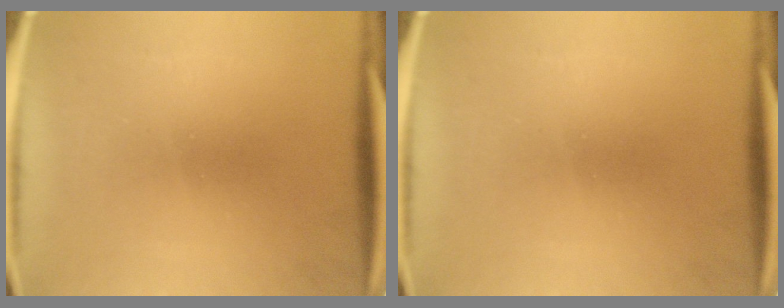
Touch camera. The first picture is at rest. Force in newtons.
{"total": 0.0}